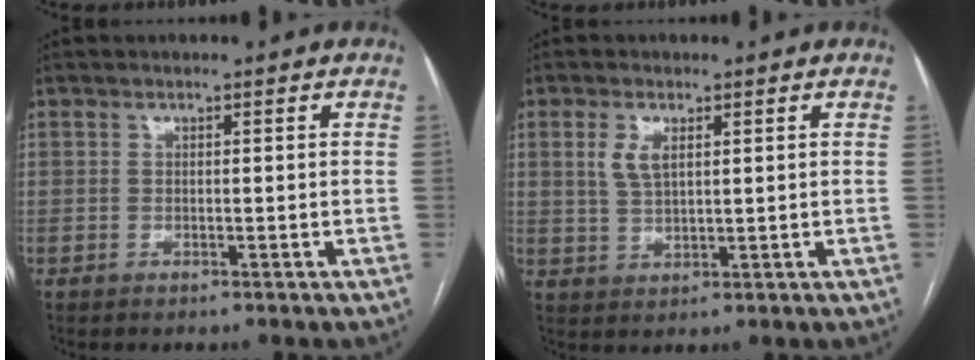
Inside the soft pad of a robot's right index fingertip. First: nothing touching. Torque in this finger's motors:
{"motor_torque": [0.41, 0.31, 0.08, 0.03]}